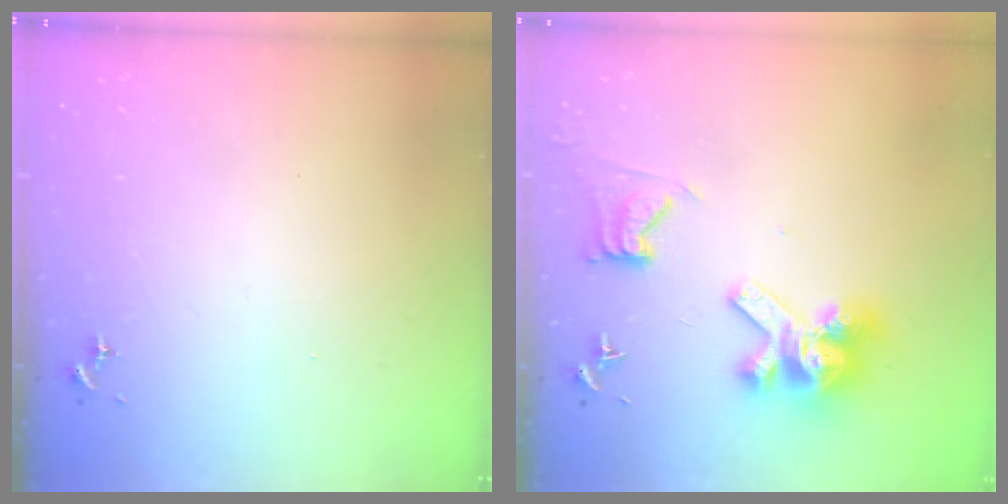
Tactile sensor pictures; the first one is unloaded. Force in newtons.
{"total": 14.1, "press": 14.0, "slide": 1.7}